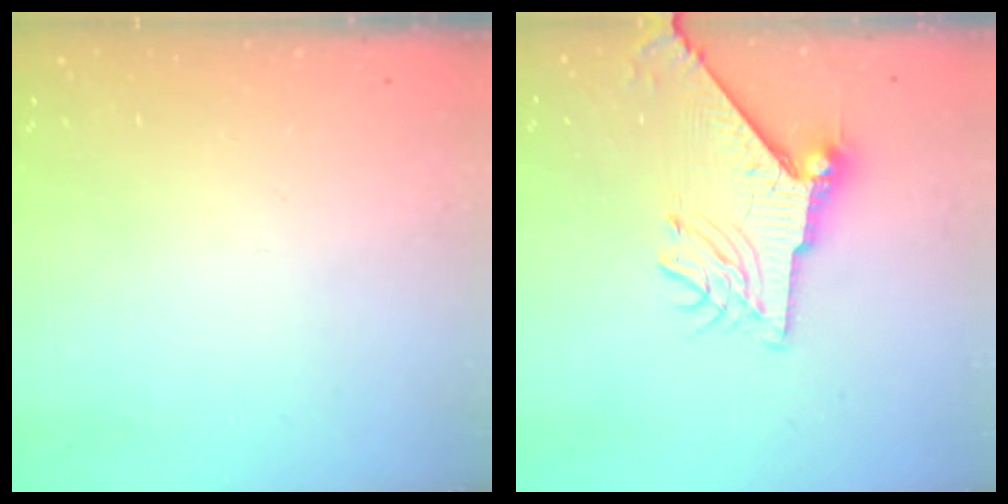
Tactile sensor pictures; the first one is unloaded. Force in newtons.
{"total": 11.5, "press": 11.4, "slide": 1.2}